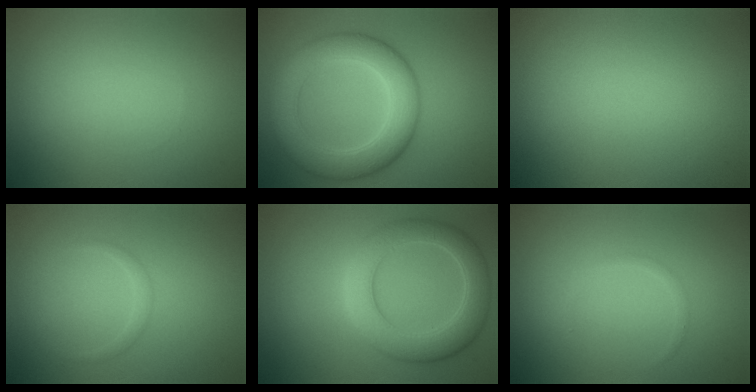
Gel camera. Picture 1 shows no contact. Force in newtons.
{"total": 7.1, "press": 7.1, "slide": 0.1}
{"total": 0.0}
{"total": 0.8, "press": 0.8, "slide": 0.1}
{"total": 5.7, "press": 5.6, "slide": 0.5}
{"total": 0.6, "press": 0.6, "slide": 0.0}